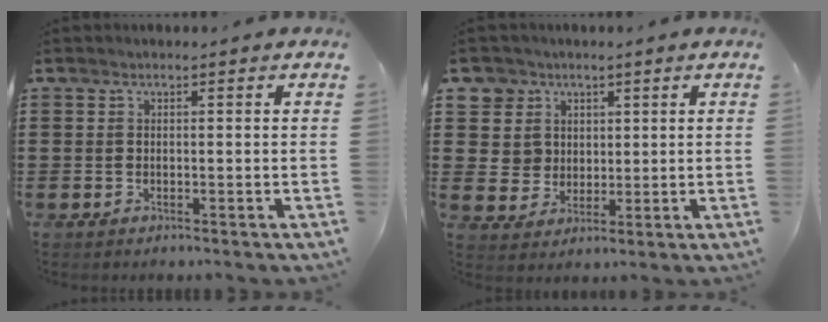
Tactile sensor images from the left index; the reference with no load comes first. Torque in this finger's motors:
{"motor_torque": [0.61, -0.08, 0.14, 0.02]}